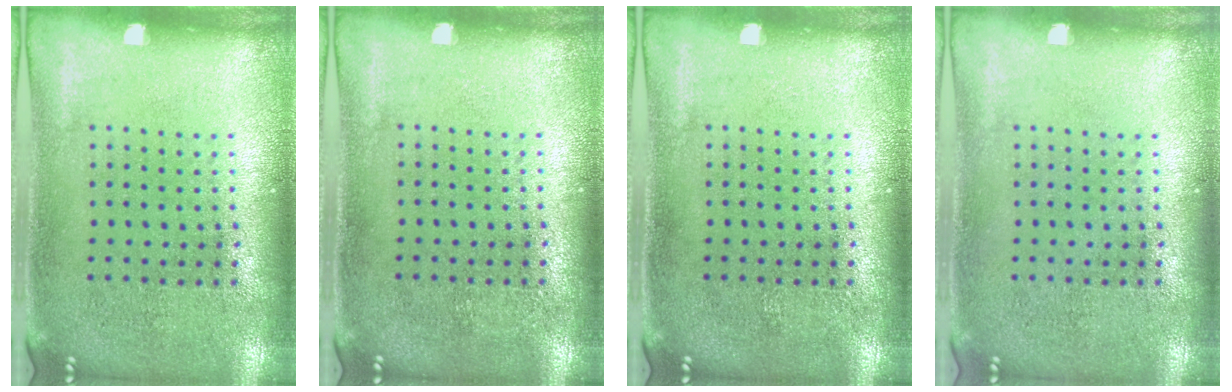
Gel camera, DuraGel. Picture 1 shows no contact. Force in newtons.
{"total": 0.0}
{"total": 0.0}
{"total": 0.0}